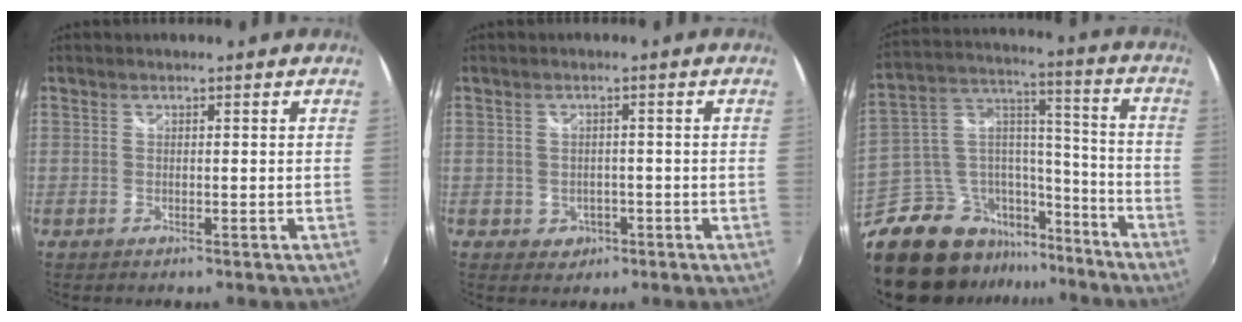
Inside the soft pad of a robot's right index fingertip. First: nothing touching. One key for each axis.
{"total": 3.3, "fx": -1.2, "fy": 2.9, "fz": 0.8, "tx": -0.022, "ty": 0.002, "tz": -0.010}
{"total": 21.4, "fx": -16.9, "fy": 10.6, "fz": 7.8, "tx": -0.169, "ty": 0.044, "tz": -0.267}